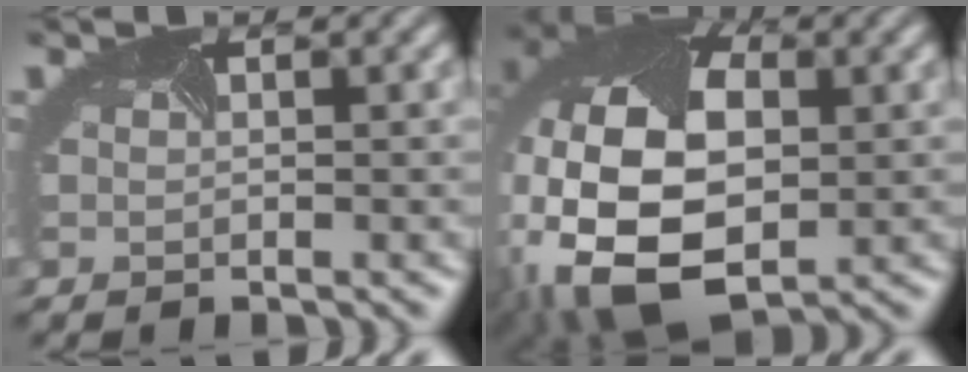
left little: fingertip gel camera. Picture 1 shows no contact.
{"total": 18.4, "force": [-1.3, 12.6, 13.3], "torque": [-0.254, -0.025, -0.025]}